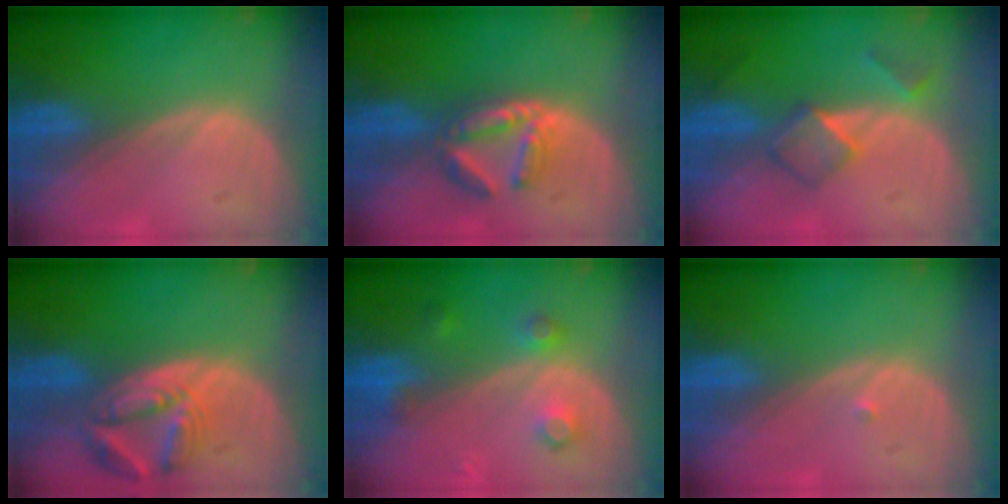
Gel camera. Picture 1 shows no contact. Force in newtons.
{"total": 5.6, "press": 5.4, "slide": 1.3}
{"total": 5.1, "press": 4.4, "slide": 2.5}
{"total": 7.6, "press": 6.8, "slide": 3.4}
{"total": 3.8, "press": 3.4, "slide": 1.7}
{"total": 0.5, "press": 0.4, "slide": 0.3}